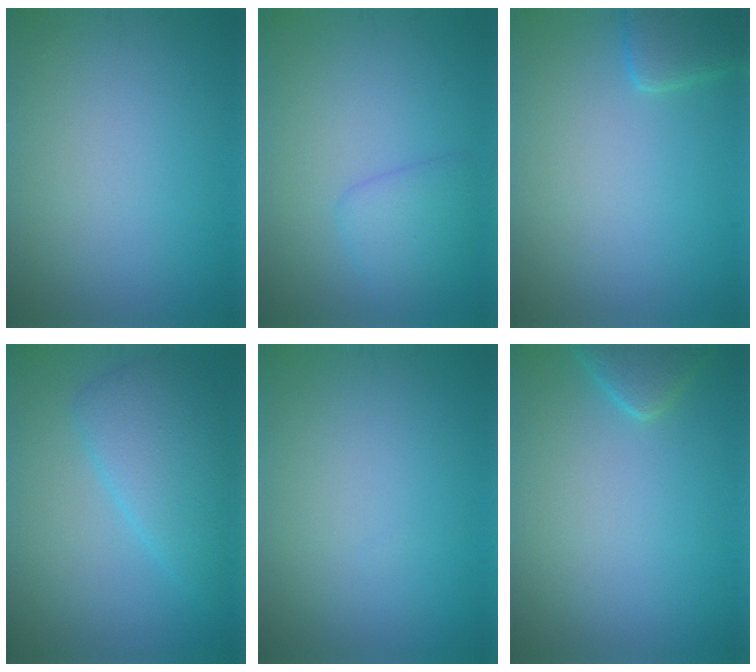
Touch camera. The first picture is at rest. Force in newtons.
{"total": 2.6, "press": 2.6, "slide": 0.0}
{"total": 2.4, "press": 2.4, "slide": 0.2}
{"total": 4.7, "press": 4.7, "slide": 0.3}
{"total": 0.0}
{"total": 2.5, "press": 2.5, "slide": 0.2}